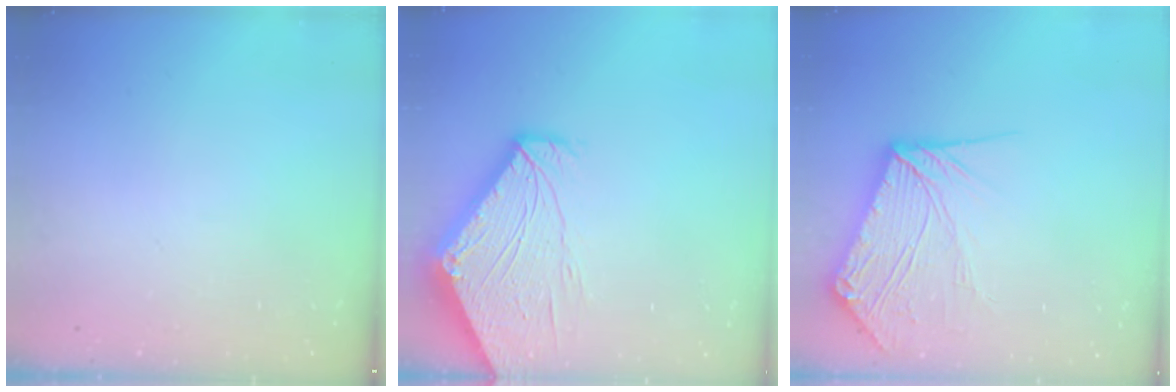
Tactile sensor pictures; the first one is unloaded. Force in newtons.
{"total": 10.4, "press": 10.4, "slide": 1.2}
{"total": 12.9, "press": 12.8, "slide": 1.8}